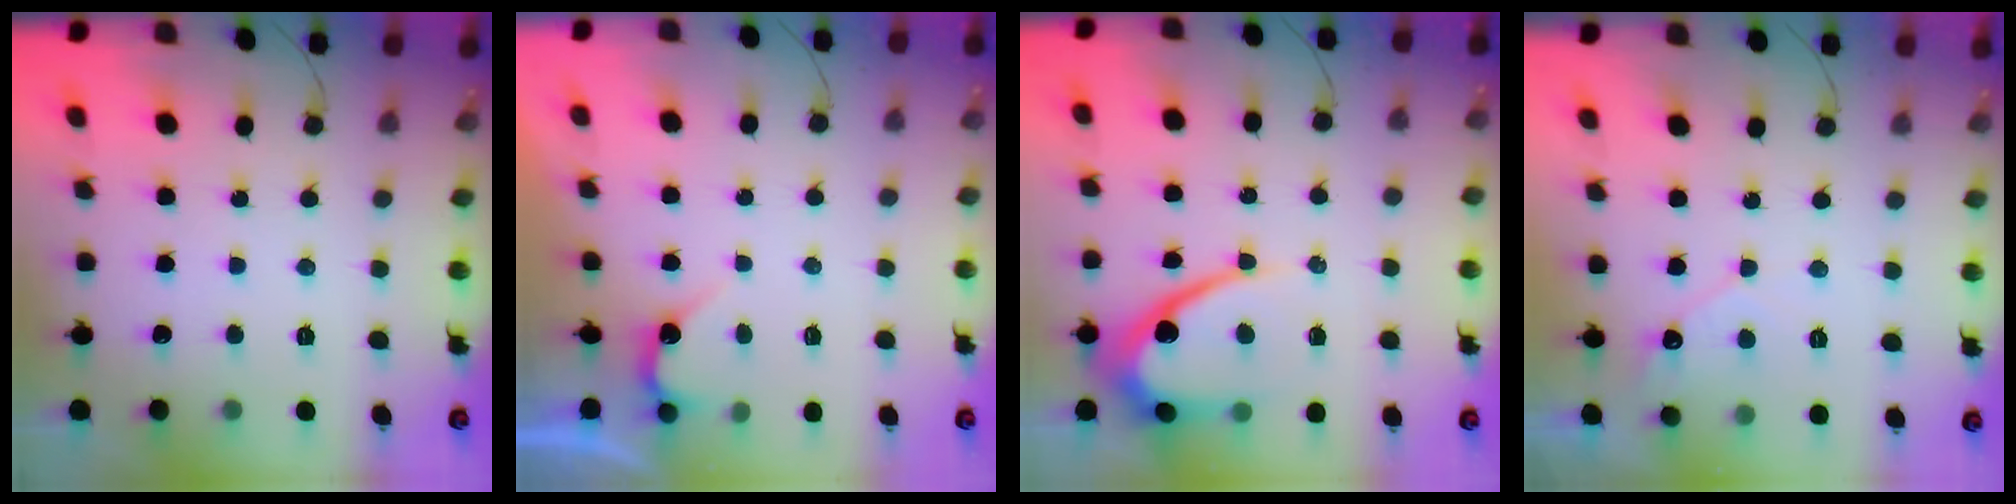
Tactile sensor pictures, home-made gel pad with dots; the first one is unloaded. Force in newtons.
{"total": 2.8, "press": 2.8, "slide": 0.2}
{"total": 10.8, "press": 10.8, "slide": 0.9}
{"total": 4.0, "press": 4.0, "slide": 0.2}